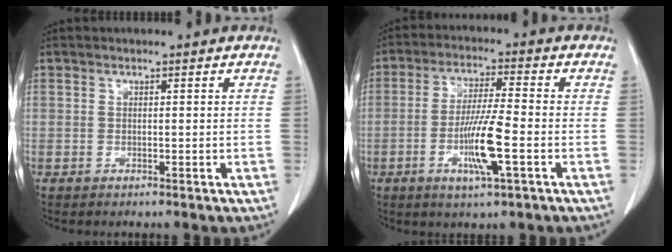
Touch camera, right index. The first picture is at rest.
{"total": 9.2, "force": [-2.9, 0.3, 8.7], "torque": [-0.169, -0.010, -0.056]}